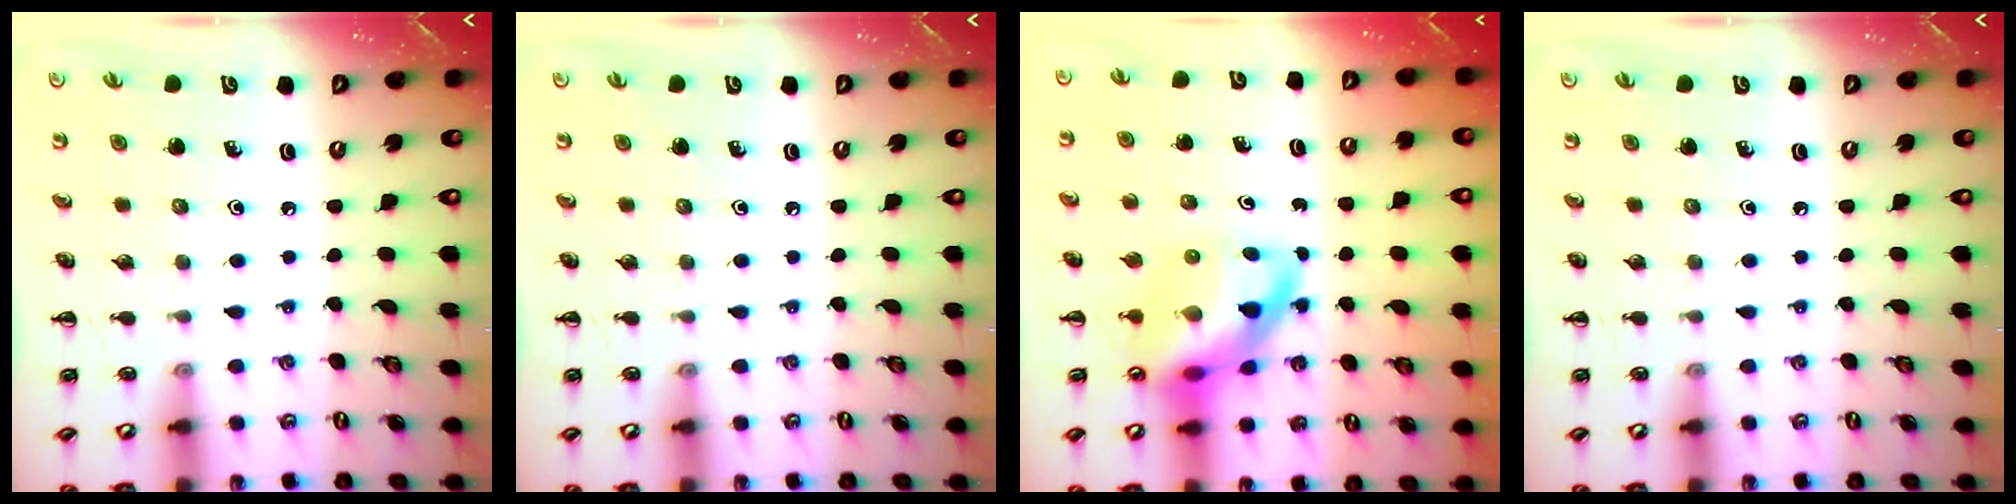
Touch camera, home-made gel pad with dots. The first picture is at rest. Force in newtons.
{"total": 0.0}
{"total": 12.2, "press": 11.7, "slide": 3.2}
{"total": 0.0}